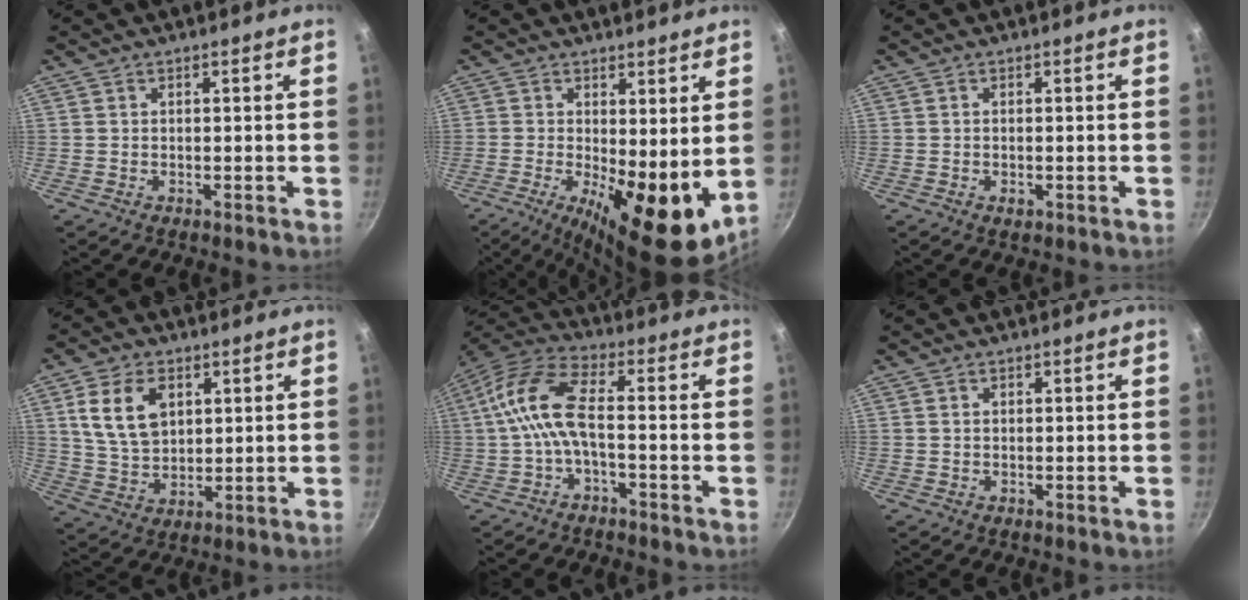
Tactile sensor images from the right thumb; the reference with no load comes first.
{"total": 14.1, "force": [-0.7, 5.4, 13.0], "torque": [-0.179, -0.025, -0.003]}
{"total": 1.3, "force": [-0.5, 0.6, 1.0], "torque": [-0.019, -0.001, -0.007]}
{"total": 11.3, "force": [3.7, 7.6, 7.5], "torque": [-0.122, -0.013, 0.075]}
{"total": 10.2, "force": [-2.0, 4.1, 9.1], "torque": [-0.204, 0.038, -0.052]}
{"total": 0.7, "force": [0.2, 0.5, 0.4], "torque": [-0.008, 0.004, 0.003]}